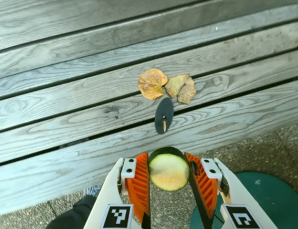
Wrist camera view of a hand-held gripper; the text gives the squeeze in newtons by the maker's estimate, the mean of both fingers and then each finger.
{"total": 9.7, "left": 9.3, "right": 10.1}